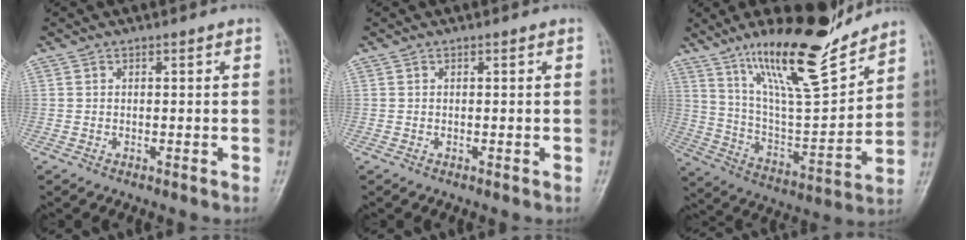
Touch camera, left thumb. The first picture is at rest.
{"total": 0.0}
{"total": 20.4, "force": [15.0, 4.4, 13.1], "torque": [-0.183, -0.086, 0.267]}